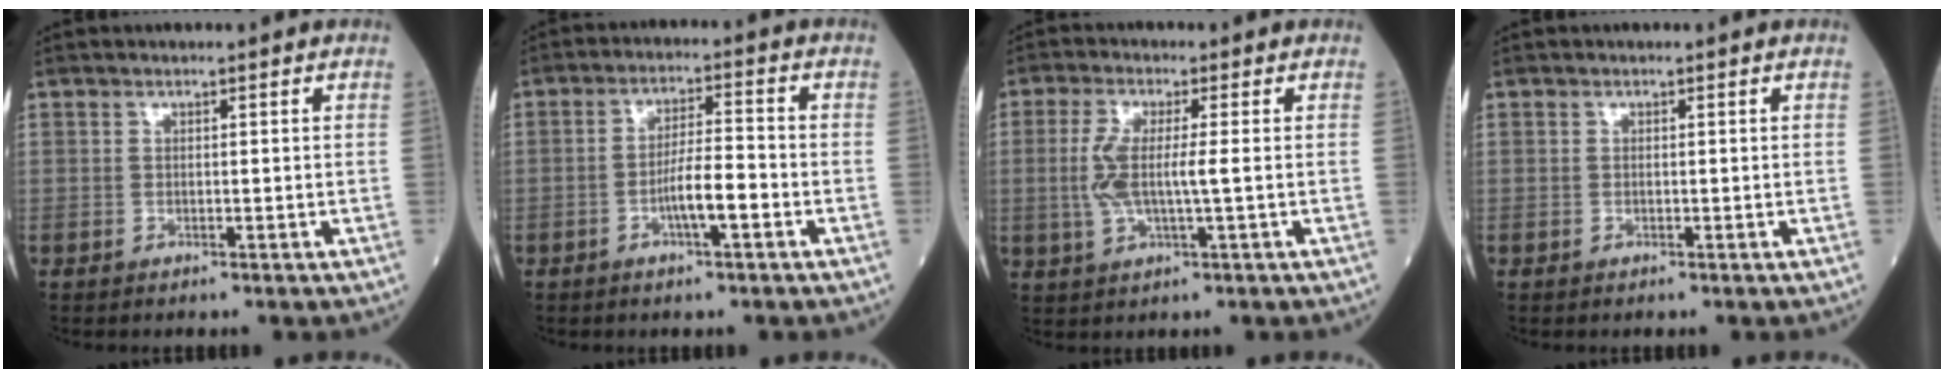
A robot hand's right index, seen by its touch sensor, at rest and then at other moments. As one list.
[{"total": 5.8, "force": [-2.2, 0.7, 5.3], "torque": [-0.100, 0.005, -0.040]}, {"total": 6.3, "force": [0.0, 1.0, 6.2], "torque": [-0.142, 0.000, -0.002]}, {"total": 0.0}]